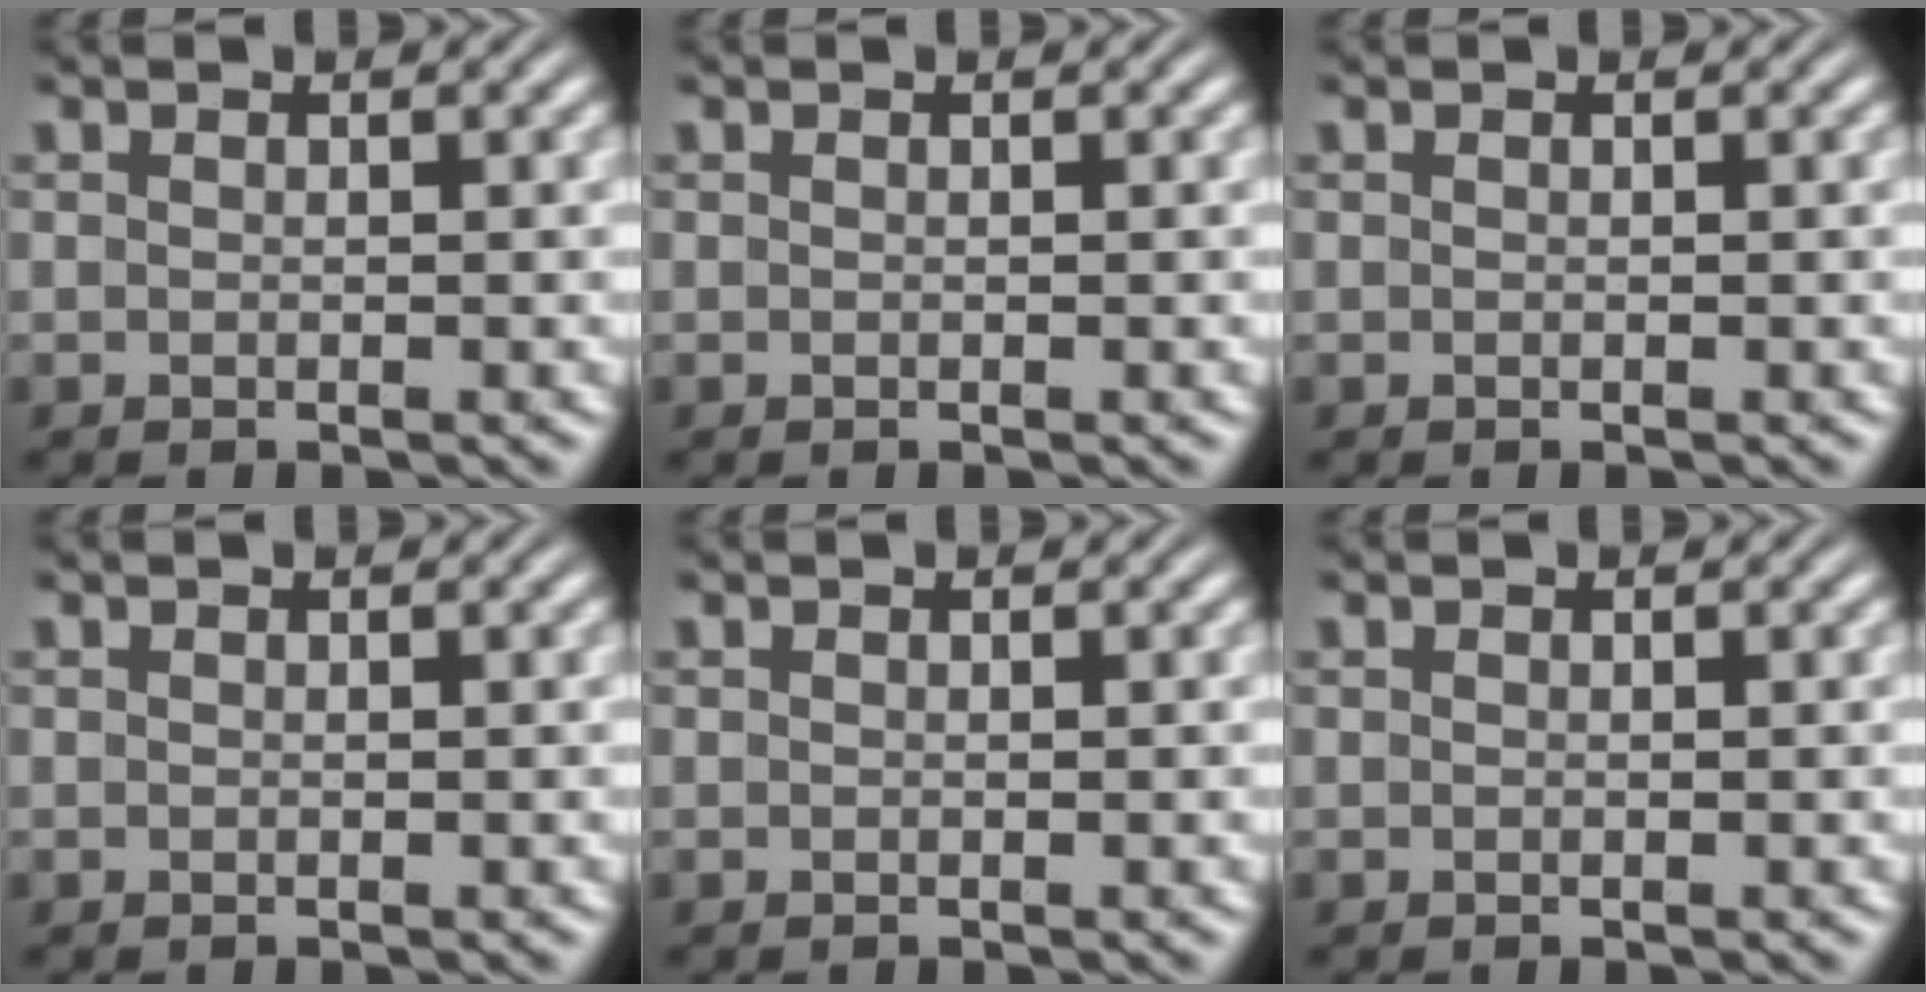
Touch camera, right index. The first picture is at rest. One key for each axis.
{"total": 0.0}
{"total": 0.0}
{"total": 0.0}
{"total": 0.0}
{"total": 0.0}